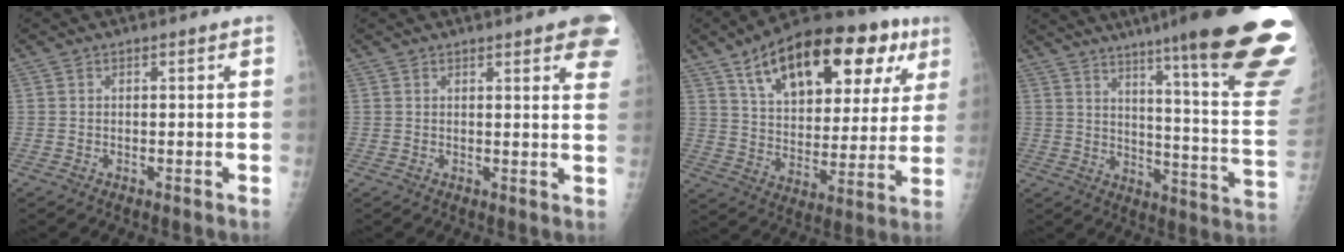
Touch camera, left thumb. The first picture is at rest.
{"total": 10.2, "force": [6.0, 2.3, 8.0], "torque": [-0.072, -0.013, 0.058]}
{"total": 27.2, "force": [13.3, 13.0, 19.8], "torque": [-0.263, 0.001, 0.205]}
{"total": 31.4, "force": [21.9, 2.5, 22.3], "torque": [-0.224, -0.119, 0.292]}